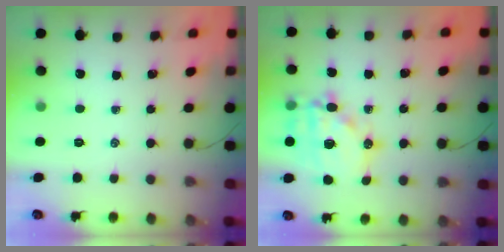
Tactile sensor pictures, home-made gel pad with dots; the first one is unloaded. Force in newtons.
{"total": 15.5, "press": 15.2, "slide": 2.8}